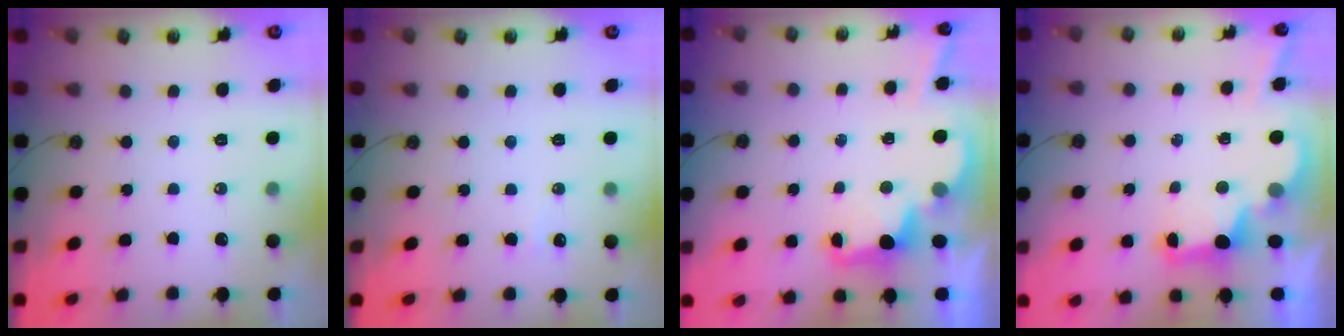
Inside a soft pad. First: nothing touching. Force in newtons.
{"total": 4.9, "press": 4.8, "slide": 1.0}
{"total": 2.6, "press": 2.5, "slide": 0.8}
{"total": 2.7, "press": 2.6, "slide": 0.9}